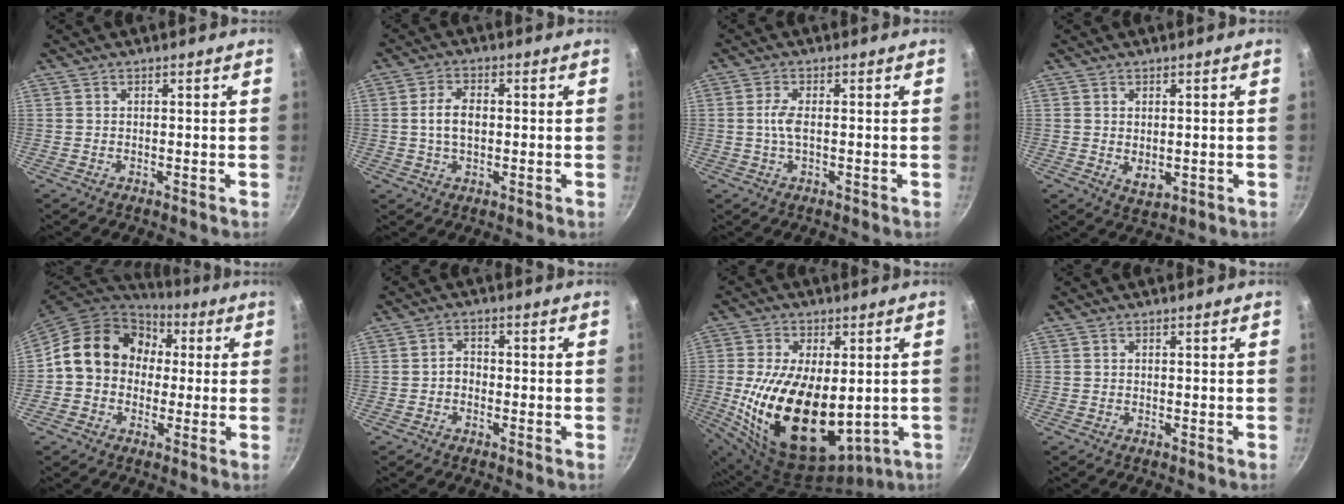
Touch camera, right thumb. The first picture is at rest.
{"total": 5.5, "force": [0.1, 3.3, 4.4], "torque": [-0.075, 0.011, -0.003]}
{"total": 3.2, "force": [-0.1, 1.0, 3.0], "torque": [-0.073, 0.003, -0.006]}
{"total": 3.5, "force": [0.2, 2.2, 2.7], "torque": [-0.042, -0.014, 0.008]}
{"total": 15.6, "force": [1.7, 13.2, 8.3], "torque": [-0.100, 0.039, 0.010]}
{"total": 2.2, "force": [-0.9, 1.6, 1.2], "torque": [-0.011, 0.016, -0.020]}
{"total": 22.8, "force": [-0.9, 13.2, 18.6], "torque": [-0.334, -0.017, 0.007]}
{"total": 0.0}